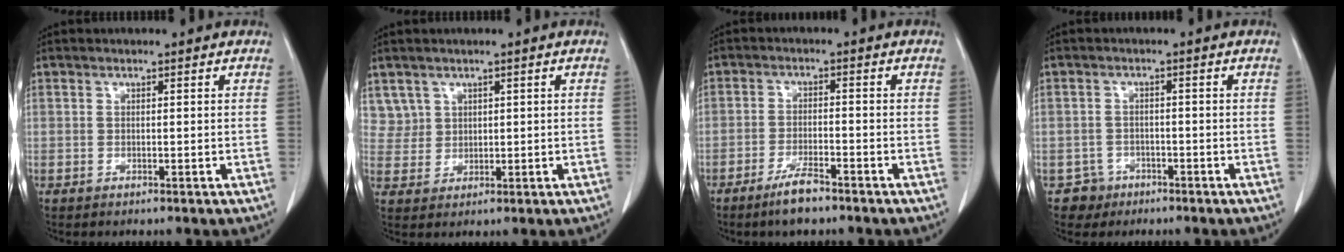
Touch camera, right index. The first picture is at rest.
{"total": 3.6, "force": [2.0, 3.0, -0.2], "torque": [0.014, 0.006, 0.042]}
{"total": 4.3, "force": [-3.2, 0.7, 2.8], "torque": [-0.056, -0.004, -0.058]}
{"total": 3.3, "force": [-1.8, 2.7, -0.6], "torque": [0.015, 0.014, -0.031]}